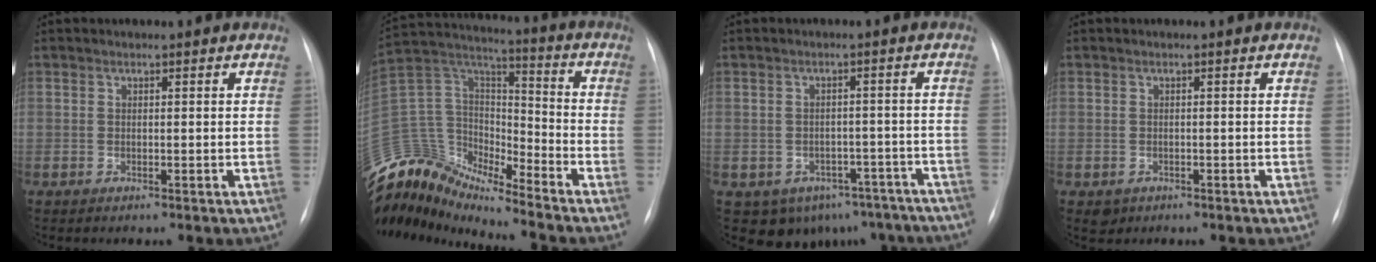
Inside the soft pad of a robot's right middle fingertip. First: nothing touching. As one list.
[{"total": 17.4, "force": [-16.2, 3.7, 5.2], "torque": [-0.110, 0.059, -0.304]}, {"total": 13.4, "force": [-10.6, 7.7, 2.8], "torque": [-0.028, 0.039, -0.116]}, {"total": 1.6, "force": [-0.8, 1.4, 0.3], "torque": [-0.003, 0.003, -0.006]}]